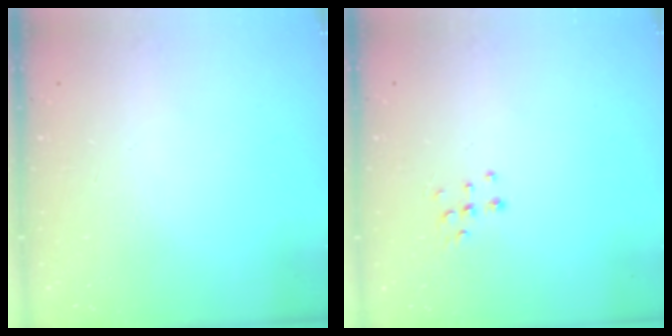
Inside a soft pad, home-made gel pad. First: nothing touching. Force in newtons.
{"total": 5.2, "press": 5.2, "slide": 0.3}